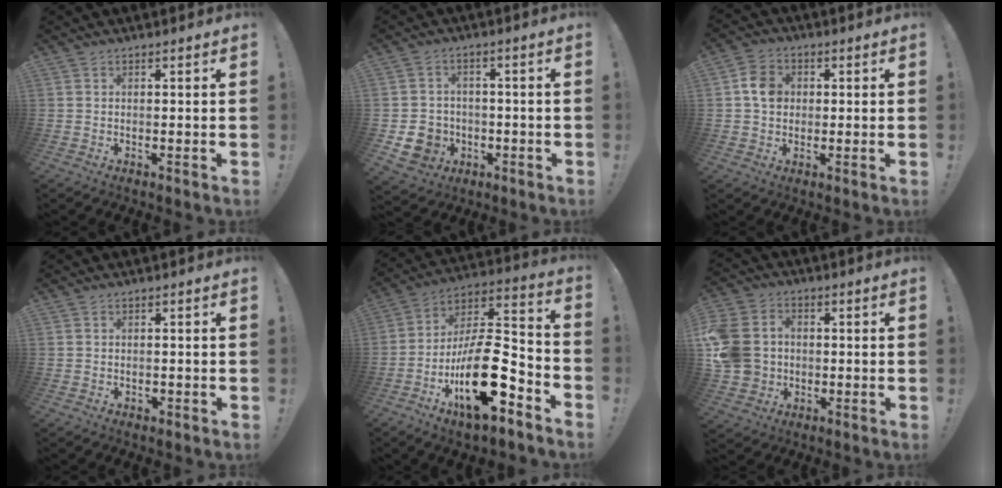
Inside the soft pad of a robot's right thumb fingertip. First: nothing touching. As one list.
[{"total": 8.6, "force": [-2.6, 7.7, 2.7], "torque": [-0.051, 0.015, -0.044]}, {"total": 7.7, "force": [0.8, 6.4, 4.2], "torque": [-0.053, 0.013, 0.017]}, {"total": 0.7, "force": [-0.4, 0.6, 0.2], "torque": [-0.006, 0.004, -0.006]}, {"total": 22.4, "force": [-8.5, 9.3, 18.5], "torque": [-0.321, 0.050, -0.131]}, {"total": 12.9, "force": [-0.3, 11.2, 6.4], "torque": [-0.132, 0.013, 0.002]}]